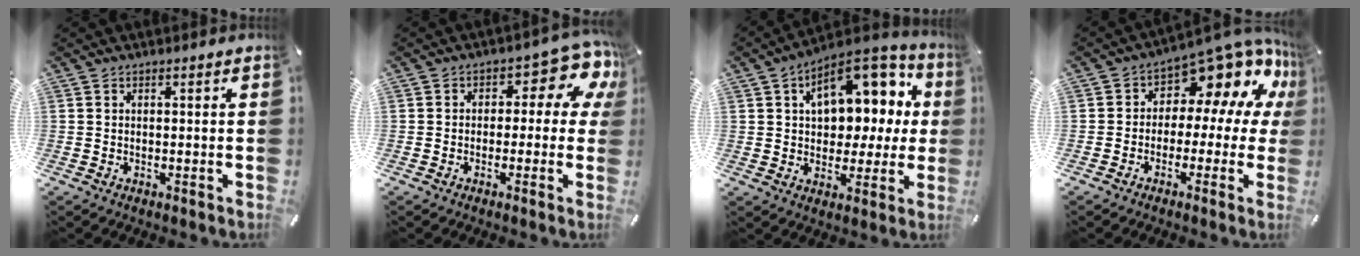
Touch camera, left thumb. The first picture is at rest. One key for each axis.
{"total": 9.3, "fx": 2.4, "fy": 5.1, "fz": 7.4, "tx": -0.087, "ty": -0.018, "tz": 0.040}
{"total": 15.6, "fx": 6.1, "fy": 10.0, "fz": 10.3, "tx": -0.144, "ty": -0.033, "tz": 0.110}
{"total": 11.2, "fx": 6.7, "fy": 6.3, "fz": 6.3, "tx": -0.100, "ty": -0.063, "tz": 0.115}